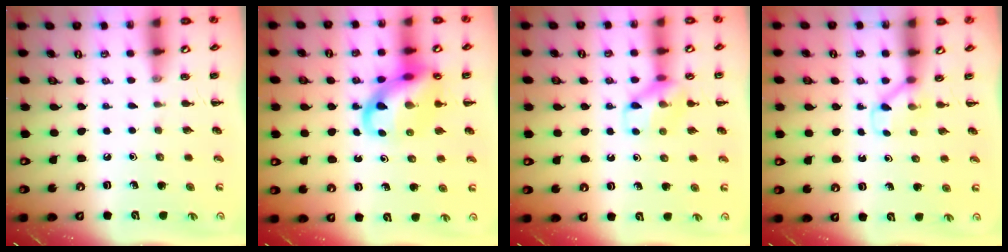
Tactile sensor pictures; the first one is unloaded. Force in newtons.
{"total": 14.6, "press": 14.4, "slide": 2.8}
{"total": 11.3, "press": 11.2, "slide": 0.8}
{"total": 2.8, "press": 2.6, "slide": 0.9}